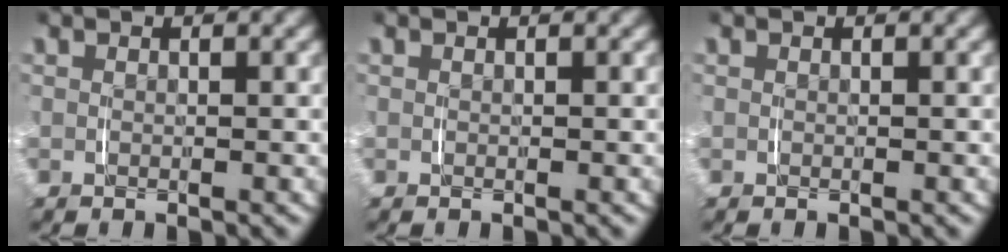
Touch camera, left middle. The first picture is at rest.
{"total": 0.0}
{"total": 0.0}